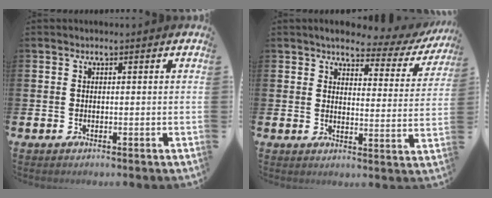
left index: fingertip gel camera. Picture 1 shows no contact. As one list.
[{"total": 3.7, "force": [3.2, 1.3, 1.2], "torque": [-0.024, -0.029, 0.044]}]